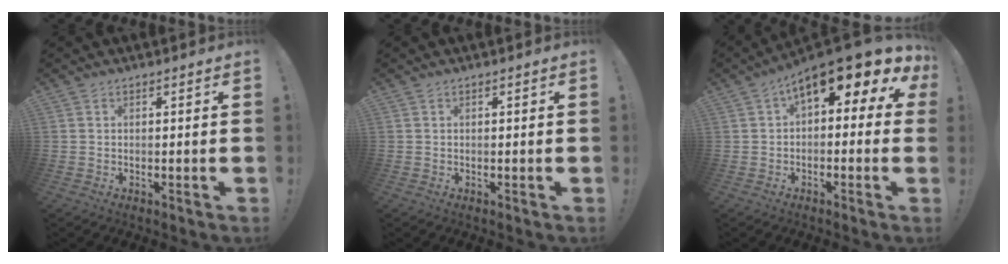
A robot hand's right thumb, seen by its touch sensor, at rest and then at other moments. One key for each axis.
{"total": 0.0}
{"total": 10.0, "fx": 4.6, "fy": 3.5, "fz": 8.2, "tx": -0.113, "ty": -0.034, "tz": 0.073}